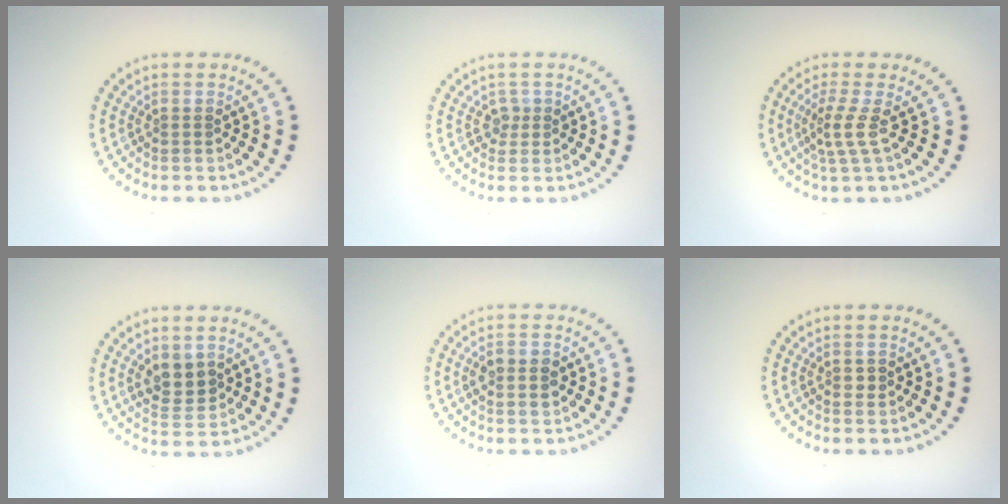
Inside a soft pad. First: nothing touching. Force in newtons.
{"total": 1.2, "press": 0.9, "slide": 0.8}
{"total": 2.3, "press": 1.6, "slide": 1.7}
{"total": 3.0, "press": 2.9, "slide": 0.8}
{"total": 2.1, "press": 2.1, "slide": 0.1}
{"total": 0.8, "press": 0.8, "slide": 0.1}